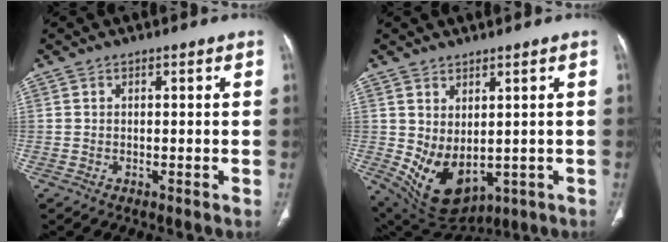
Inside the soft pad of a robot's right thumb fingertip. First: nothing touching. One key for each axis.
{"total": 10.6, "fx": -0.7, "fy": 6.5, "fz": 8.3, "tx": -0.133, "ty": -0.010, "tz": 0.025}